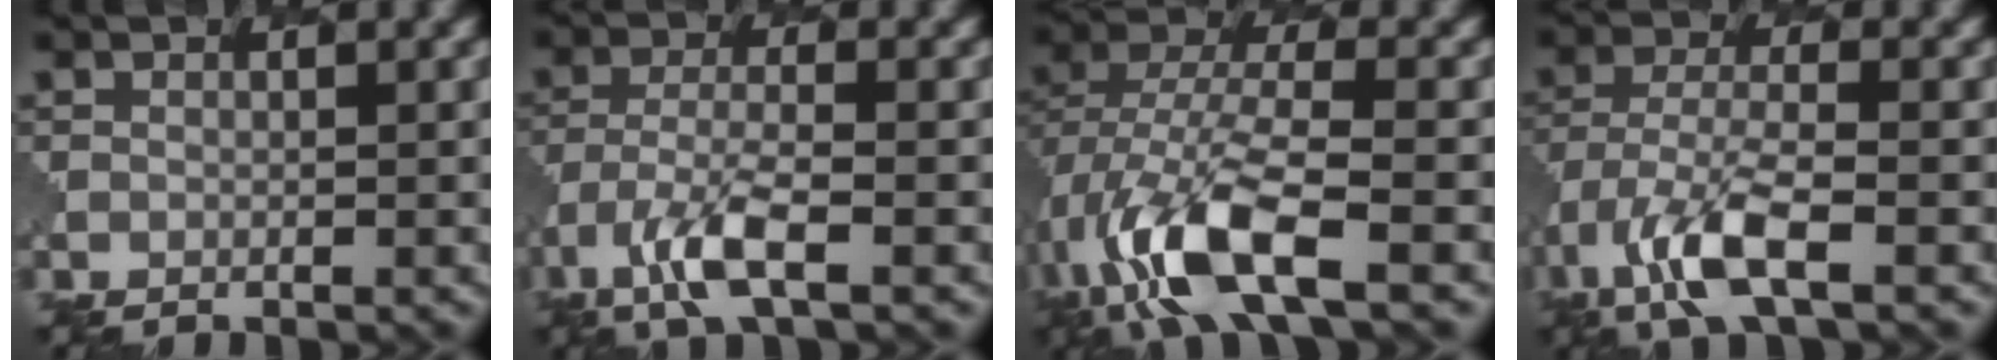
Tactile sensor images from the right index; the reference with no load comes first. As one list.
[{"total": 4.6, "force": [-2.5, 1.3, 3.6], "torque": [-0.081, -0.006, -0.054]}, {"total": 9.2, "force": [-3.7, 3.9, 7.5], "torque": [-0.163, 0.000, -0.074]}, {"total": 6.0, "force": [-3.2, 1.9, 4.7], "torque": [-0.102, -0.007, -0.069]}]